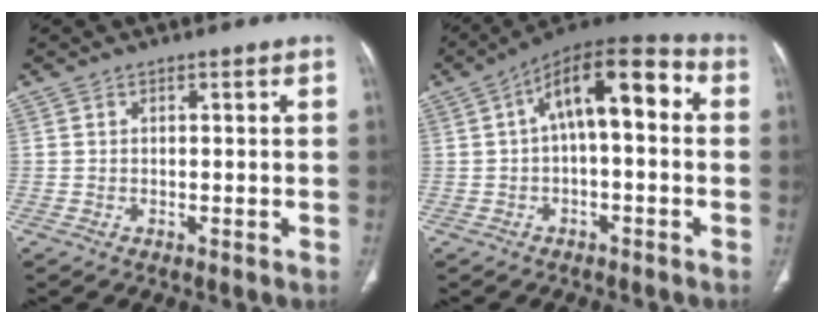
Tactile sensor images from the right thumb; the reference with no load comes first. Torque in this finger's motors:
{"motor_torque": [1.33, 2.20, 1.46, -0.45, 0.11]}